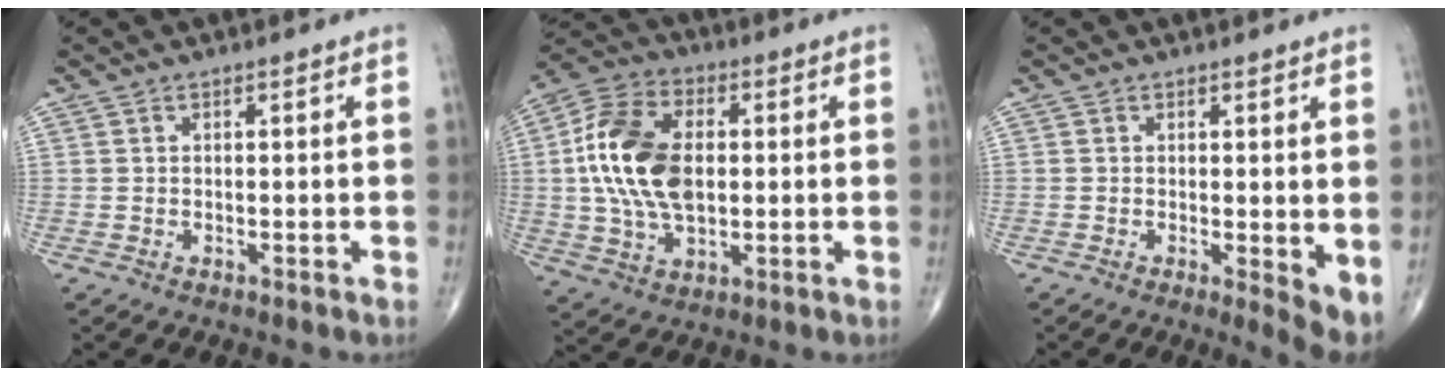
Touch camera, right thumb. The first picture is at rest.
{"total": 17.1, "force": [1.1, 10.3, 13.6], "torque": [-0.264, 0.011, 0.019]}
{"total": 4.3, "force": [0.1, 1.4, 4.0], "torque": [-0.058, -0.013, 0.001]}